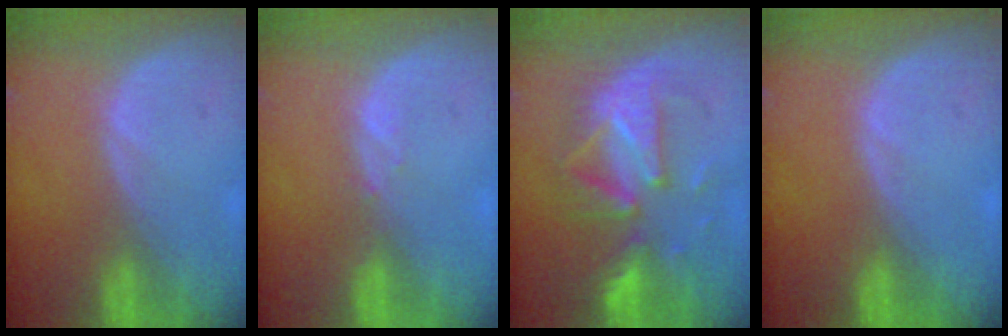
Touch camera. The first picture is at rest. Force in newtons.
{"total": 0.7, "press": 0.7, "slide": 0.2}
{"total": 9.7, "press": 8.8, "slide": 4.0}
{"total": 0.0}